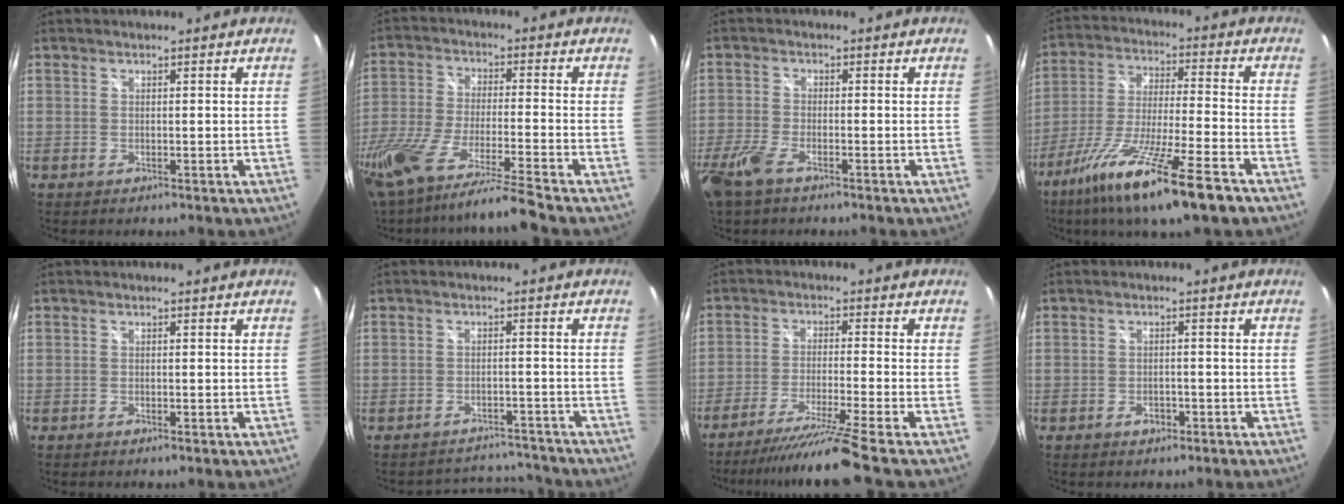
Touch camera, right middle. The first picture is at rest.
{"total": 18.1, "force": [-14.7, -0.3, 10.5], "torque": [-0.210, -0.057, -0.260]}
{"total": 7.2, "force": [-4.8, 2.5, 4.7], "torque": [-0.126, -0.018, -0.097]}
{"total": 18.9, "force": [-12.1, 1.9, 14.4], "torque": [-0.284, -0.050, -0.214]}
{"total": 0.6, "force": [-0.3, 0.1, 0.5], "torque": [-0.006, 0.001, -0.006]}
{"total": 7.2, "force": [-6.9, 2.2, 0.5], "torque": [-0.014, 0.016, -0.091]}
{"total": 11.3, "force": [-9.4, -3.2, 5.3], "torque": [-0.116, -0.021, -0.162]}
{"total": 1.9, "force": [-1.1, 1.3, 0.8], "torque": [-0.014, 0.001, -0.017]}